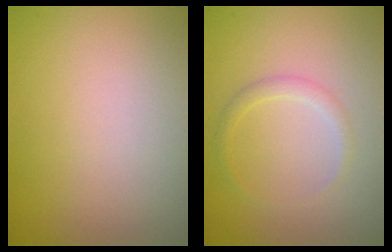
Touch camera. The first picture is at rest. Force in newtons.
{"total": 1.2, "press": 1.2, "slide": 0.1}